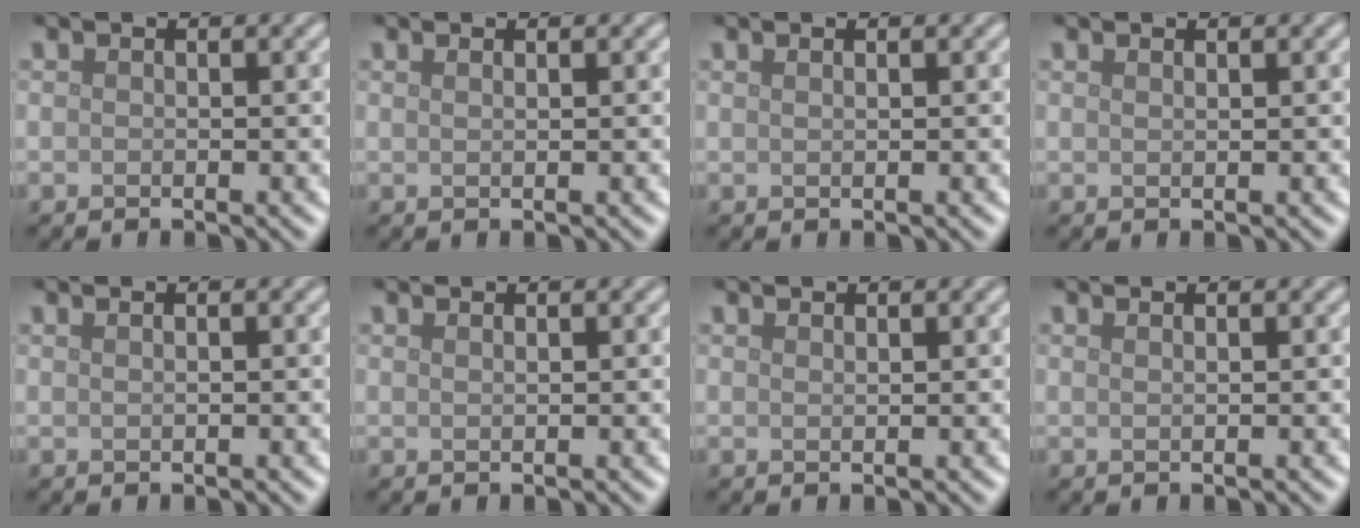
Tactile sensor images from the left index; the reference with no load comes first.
{"total": 1.7, "force": [1.0, 0.8, 1.2], "torque": [-0.001, -0.001, -0.006]}
{"total": 1.1, "force": [0.7, 0.4, 0.7], "torque": [-0.005, 0.000, 0.001]}
{"total": 0.8, "force": [0.5, 0.2, 0.5], "torque": [-0.002, 0.000, 0.004]}
{"total": 1.0, "force": [0.6, 0.4, 0.7], "torque": [-0.005, -0.004, 0.003]}
{"total": 1.1, "force": [0.7, 0.4, 0.7], "torque": [-0.003, 0.000, 0.001]}
{"total": 0.6, "force": [0.5, 0.1, 0.2], "torque": [0.001, 0.001, 0.011]}
{"total": 1.4, "force": [0.8, 0.6, 1.0], "torque": [-0.003, -0.002, -0.003]}